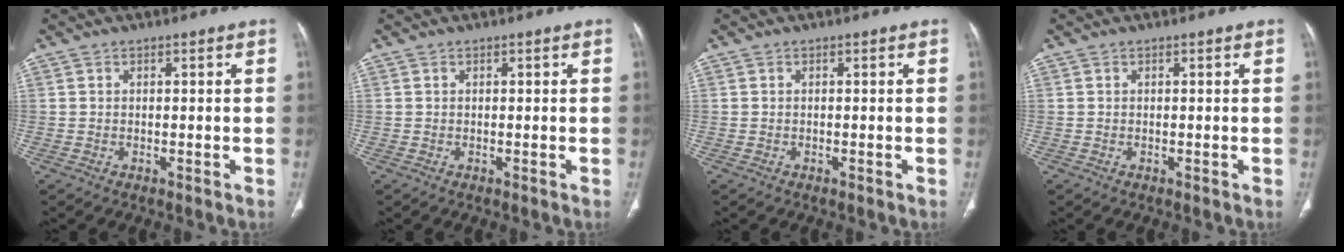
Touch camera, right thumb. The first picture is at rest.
{"total": 0.0}
{"total": 0.0}
{"total": 0.0}